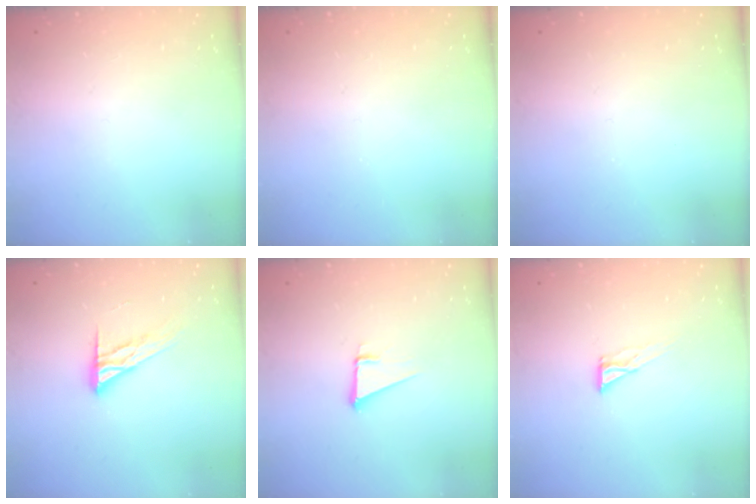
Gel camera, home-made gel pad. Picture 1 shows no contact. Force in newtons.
{"total": 0.0}
{"total": 0.0}
{"total": 11.1, "press": 11.1, "slide": 0.9}
{"total": 4.8, "press": 3.6, "slide": 3.1}
{"total": 6.5, "press": 6.5, "slide": 0.4}